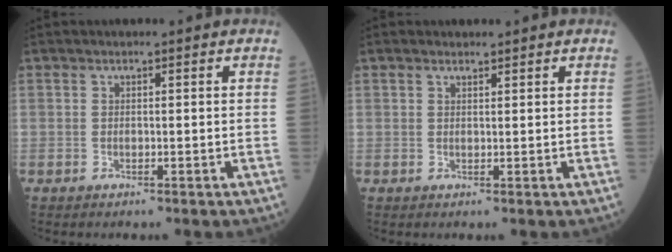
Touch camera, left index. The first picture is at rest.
{"total": 0.9, "force": [0.8, 0.3, 0.2], "torque": [-0.012, 0.004, 0.015]}